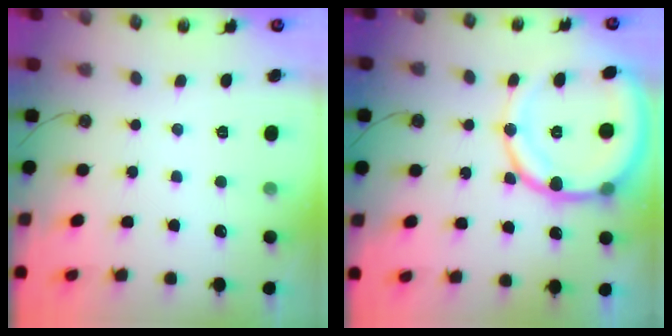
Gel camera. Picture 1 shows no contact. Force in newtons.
{"total": 18.9, "press": 18.6, "slide": 3.3}